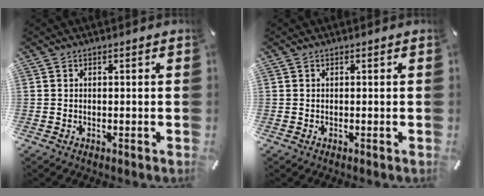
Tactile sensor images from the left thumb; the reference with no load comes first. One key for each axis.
{"total": 0.0}